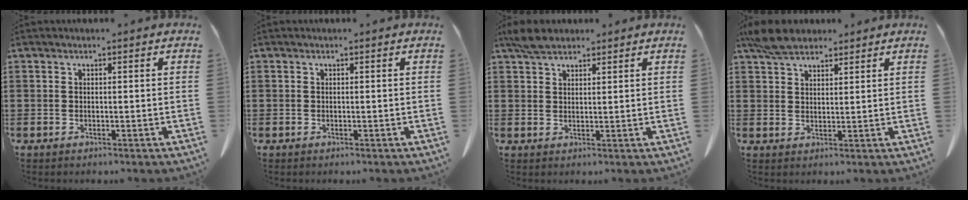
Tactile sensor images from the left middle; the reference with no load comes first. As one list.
[{"total": 0.0}, {"total": 3.8, "force": [3.1, 1.4, 1.7], "torque": [-0.040, 0.002, 0.060]}, {"total": 5.3, "force": [4.4, 2.0, 2.2], "torque": [-0.054, -0.001, 0.084]}]